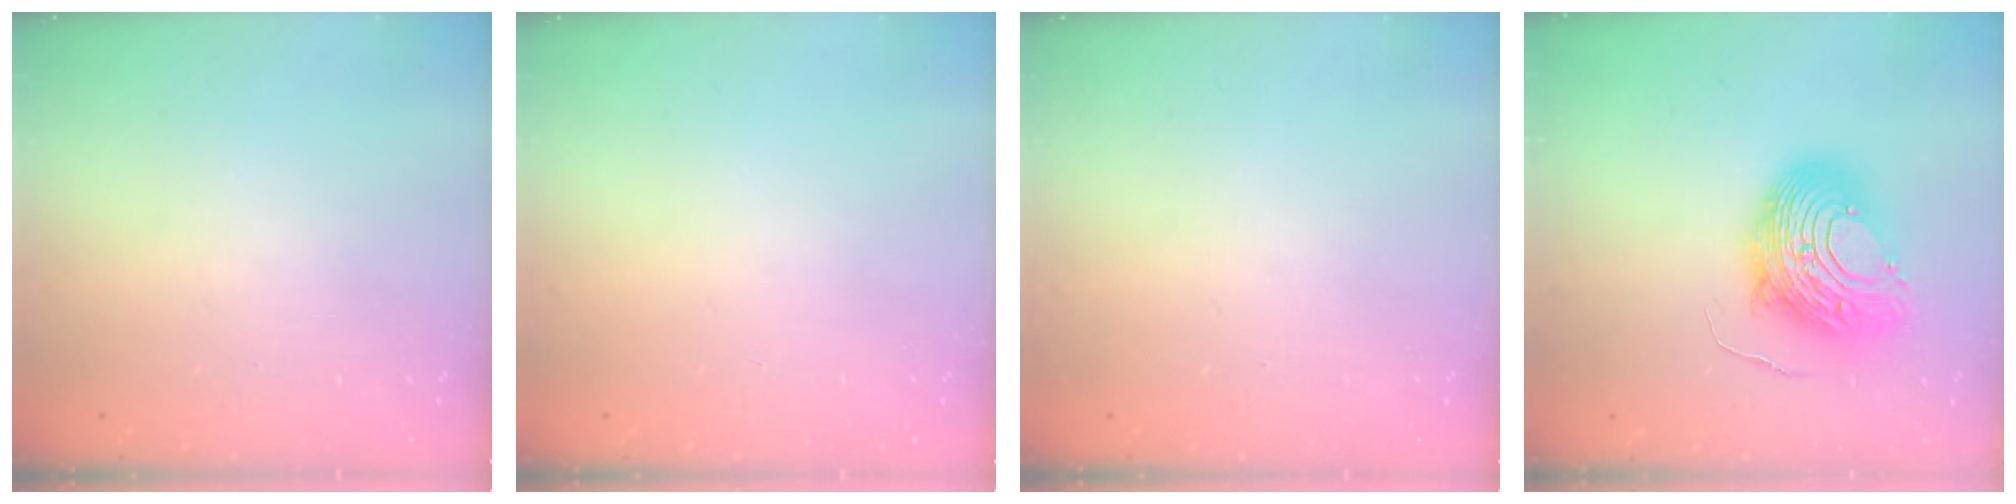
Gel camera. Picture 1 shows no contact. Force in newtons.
{"total": 0.0}
{"total": 0.0}
{"total": 14.9, "press": 14.8, "slide": 1.3}